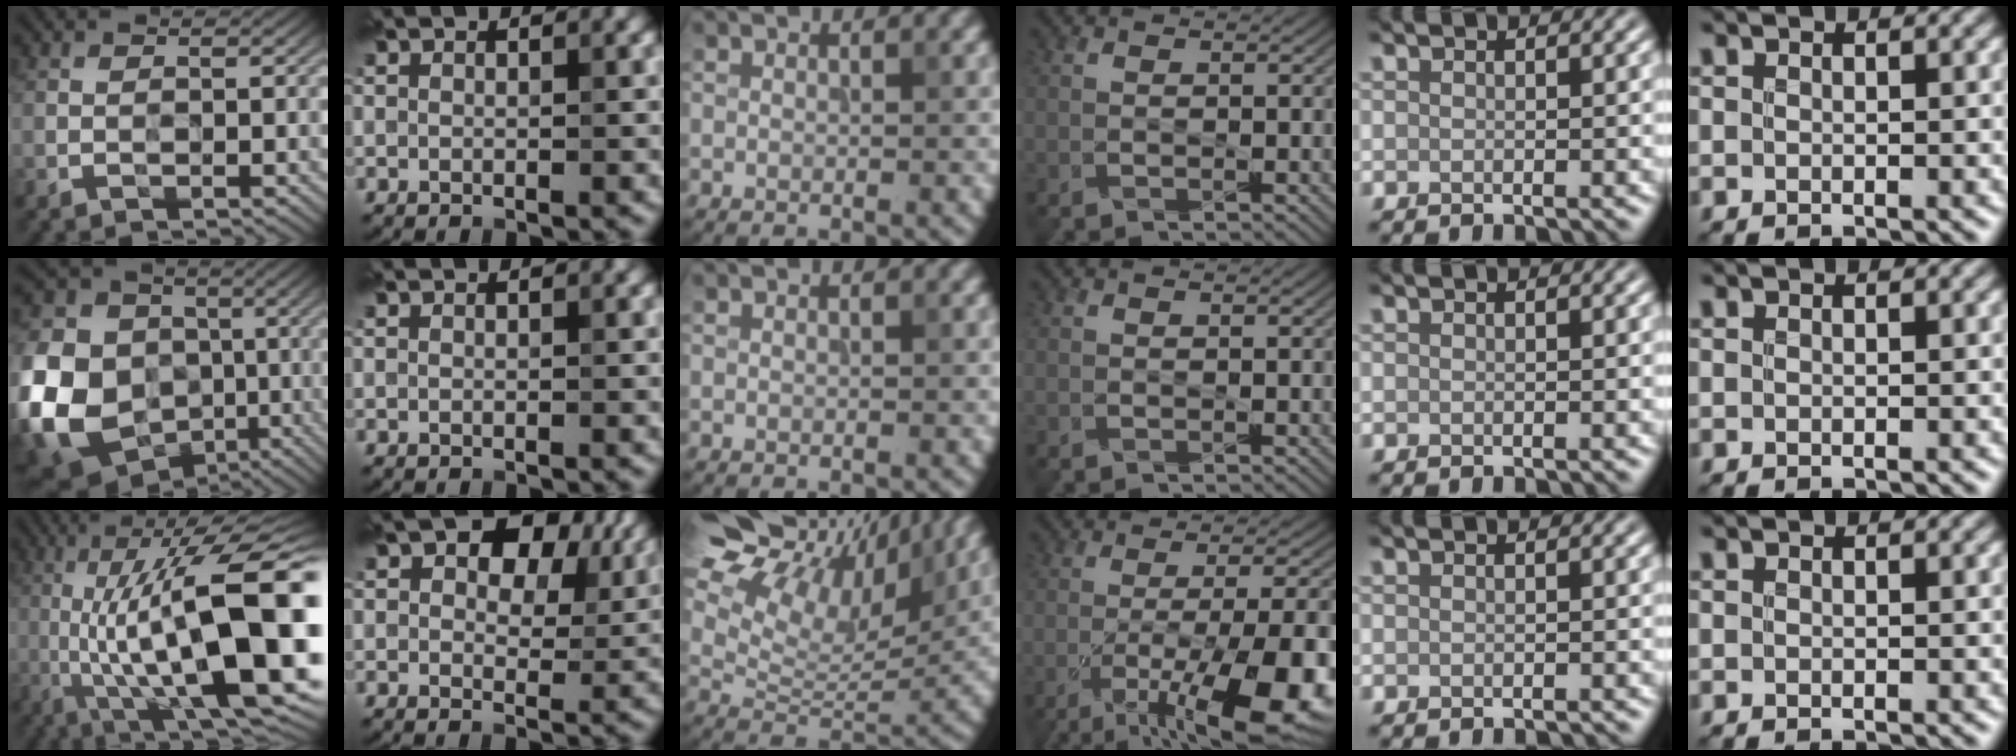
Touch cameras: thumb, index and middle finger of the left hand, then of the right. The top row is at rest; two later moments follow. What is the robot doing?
{"motion": "wipe", "object": "bowl"}